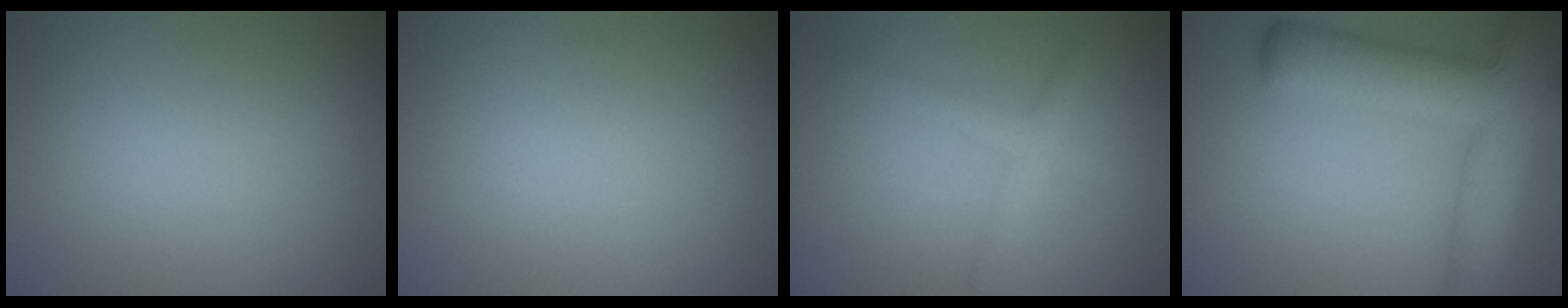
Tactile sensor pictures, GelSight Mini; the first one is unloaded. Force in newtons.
{"total": 0.0}
{"total": 2.4, "press": 2.4, "slide": 0.1}
{"total": 11.5, "press": 11.5, "slide": 0.6}